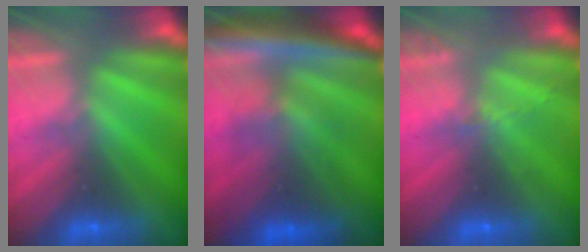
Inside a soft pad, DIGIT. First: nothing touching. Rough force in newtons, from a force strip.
{"total": 5.6}
{"total": 2.0}